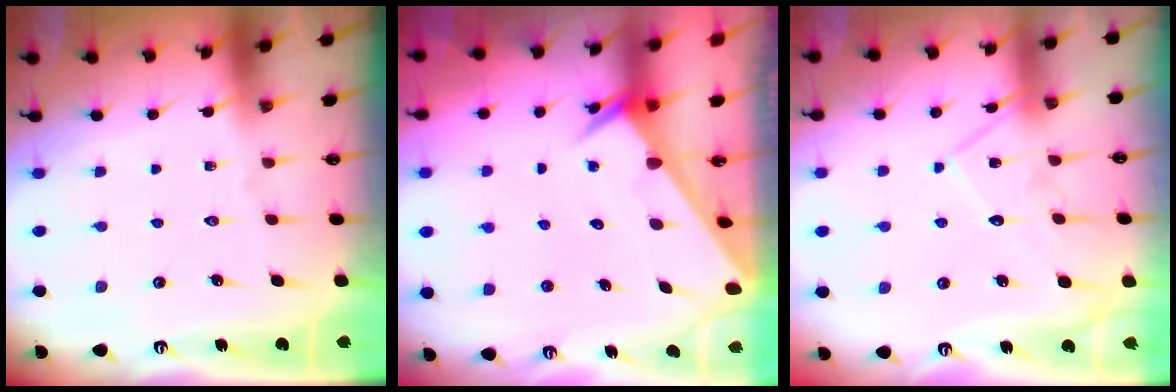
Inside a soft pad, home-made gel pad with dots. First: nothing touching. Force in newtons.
{"total": 2.4, "press": 2.4, "slide": 0.0}
{"total": 11.5, "press": 11.5, "slide": 0.8}